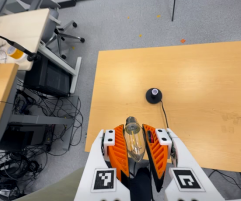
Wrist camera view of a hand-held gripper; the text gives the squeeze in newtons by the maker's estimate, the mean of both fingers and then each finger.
{"total": 19.3, "left": 21.2, "right": 17.4}